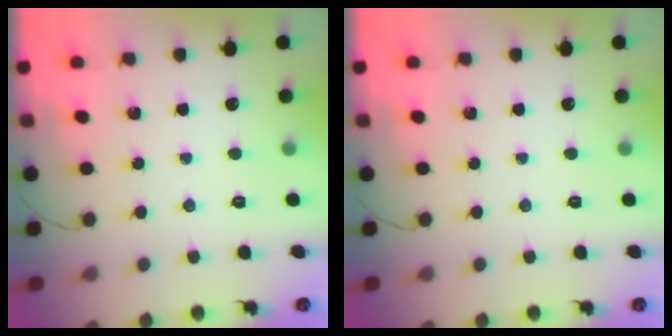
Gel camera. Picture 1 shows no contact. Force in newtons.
{"total": 0.0}